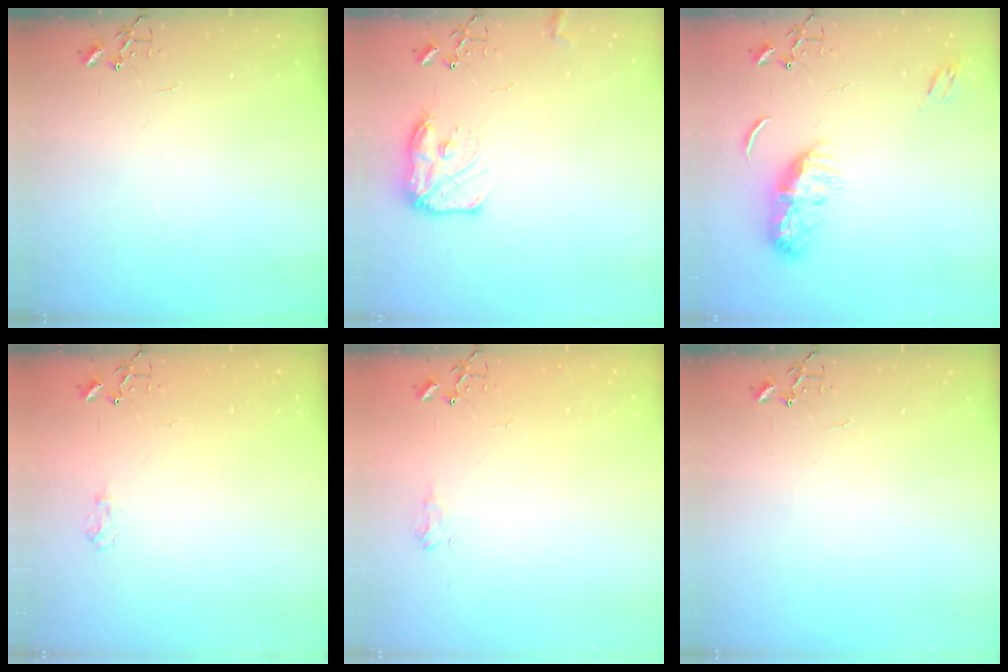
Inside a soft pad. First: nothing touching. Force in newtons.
{"total": 11.8, "press": 11.8, "slide": 0.6}
{"total": 10.4, "press": 10.4, "slide": 0.0}
{"total": 5.7, "press": 5.7, "slide": 0.6}
{"total": 6.0, "press": 5.9, "slide": 0.7}
{"total": 0.0}